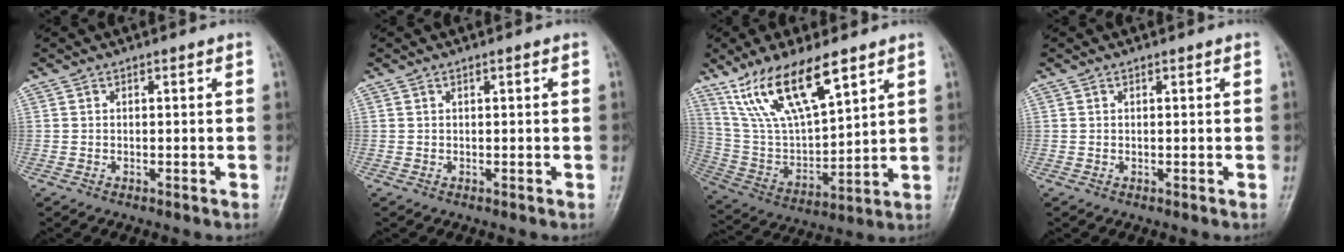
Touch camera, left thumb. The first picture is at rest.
{"total": 0.0}
{"total": 17.3, "force": [10.8, 5.8, 12.1], "torque": [-0.209, -0.041, 0.222]}
{"total": 0.0}